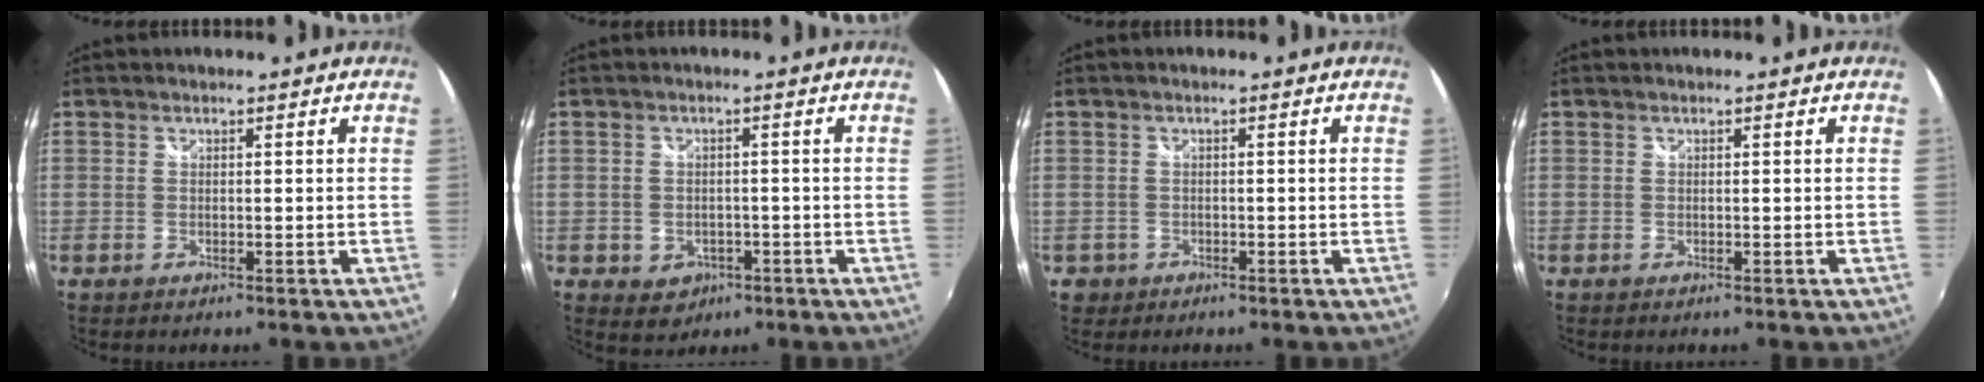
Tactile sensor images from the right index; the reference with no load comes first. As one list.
[{"total": 4.9, "force": [-1.8, 4.2, 1.7], "torque": [-0.046, -0.001, -0.015]}, {"total": 2.2, "force": [-0.8, 2.0, 0.3], "torque": [-0.012, 0.000, -0.012]}, {"total": 0.0}]